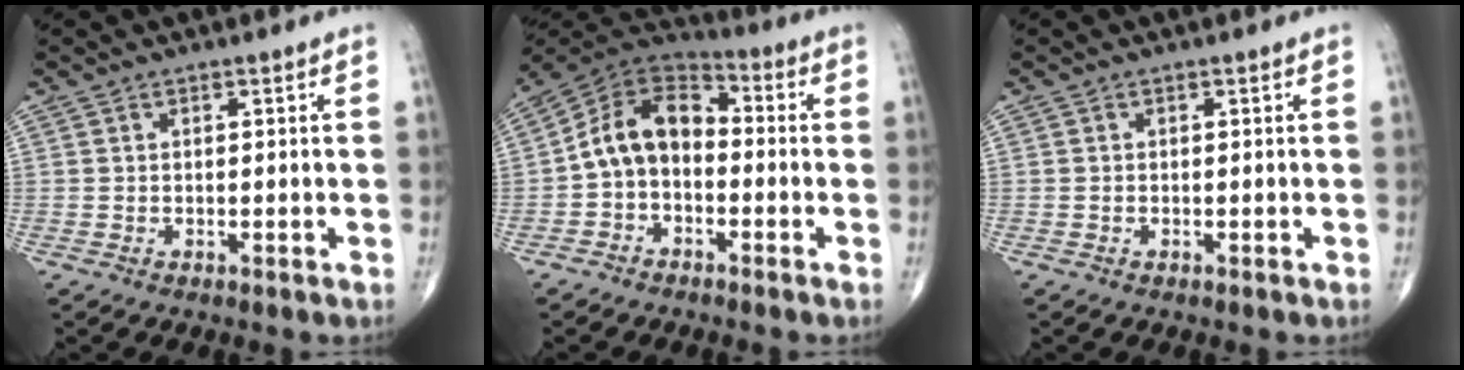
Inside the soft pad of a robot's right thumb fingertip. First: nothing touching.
{"total": 11.2, "force": [-1.4, 7.8, 7.8], "torque": [-0.119, 0.046, -0.044]}
{"total": 0.0}